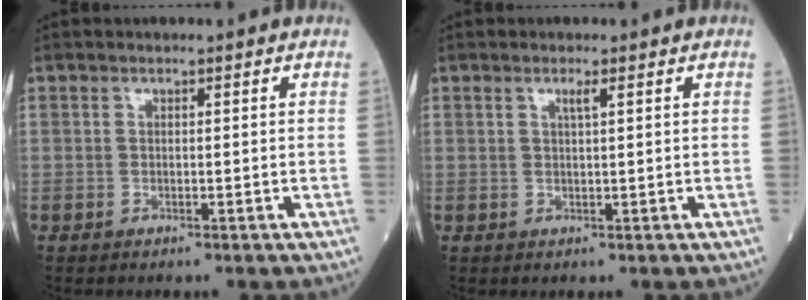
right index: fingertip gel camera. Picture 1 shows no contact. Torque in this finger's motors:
{"motor_torque": [0.15, 0.08, 0.09, 0.03]}